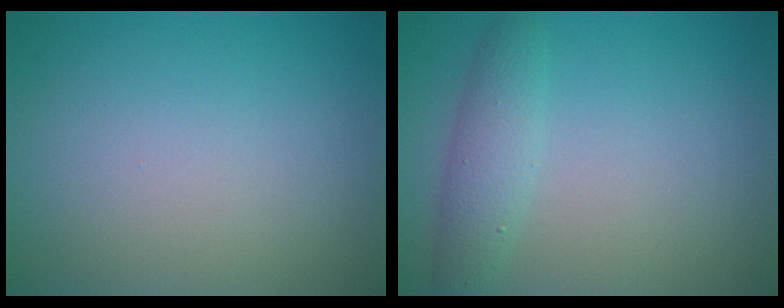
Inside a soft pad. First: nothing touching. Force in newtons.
{"total": 2.7, "press": 2.7, "slide": 0.1}